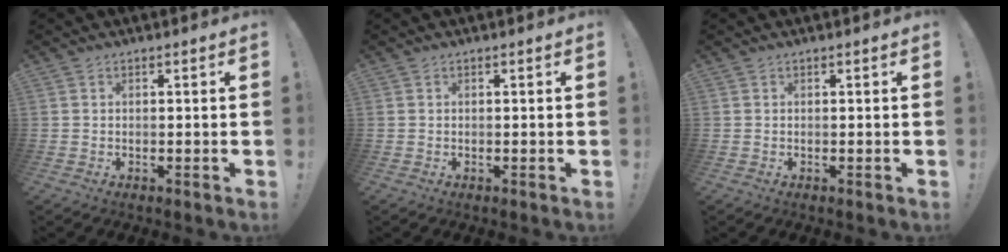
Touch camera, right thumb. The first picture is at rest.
{"total": 0.0}
{"total": 0.0}